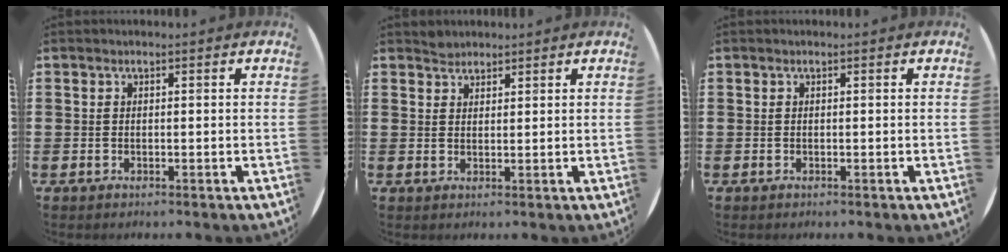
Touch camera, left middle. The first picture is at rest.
{"total": 1.6, "force": [1.5, 0.5, -0.2], "torque": [0.003, 0.002, 0.030]}
{"total": 0.0}